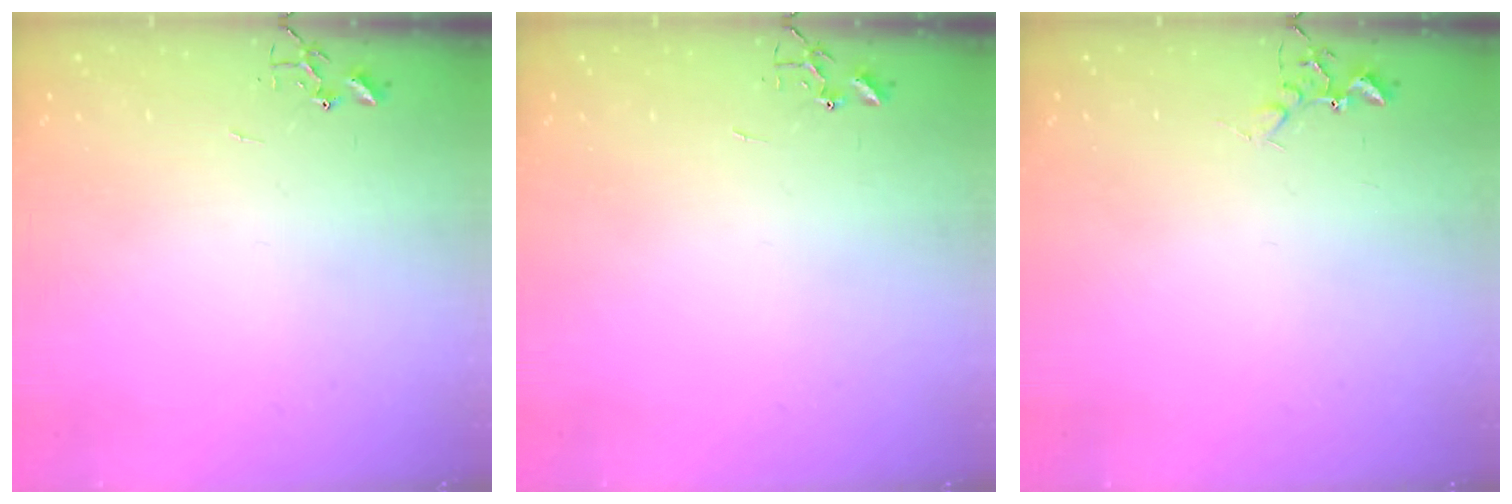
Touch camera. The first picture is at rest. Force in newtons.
{"total": 0.0}
{"total": 5.8, "press": 5.7, "slide": 1.0}